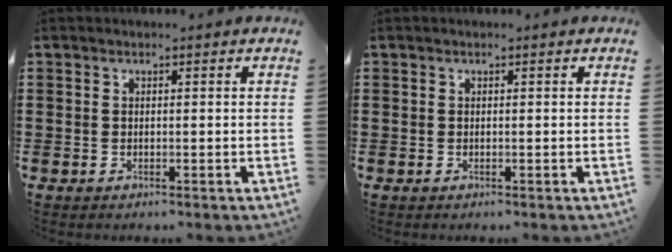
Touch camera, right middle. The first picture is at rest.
{"total": 0.0}